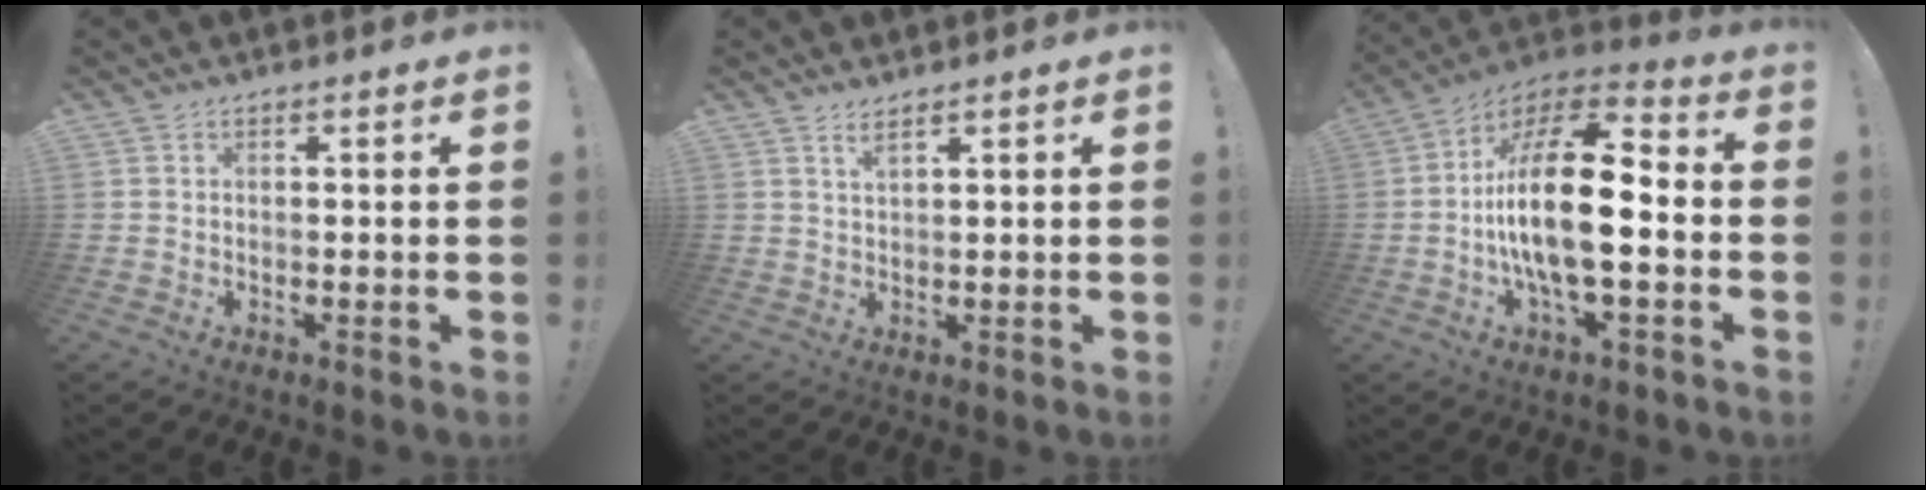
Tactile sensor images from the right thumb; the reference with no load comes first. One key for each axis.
{"total": 2.4, "fx": 1.8, "fy": 0.3, "fz": 1.6, "tx": -0.027, "ty": -0.012, "tz": 0.030}
{"total": 20.6, "fx": -2.7, "fy": 7.7, "fz": 19.0, "tx": -0.361, "ty": 0.016, "tz": -0.048}